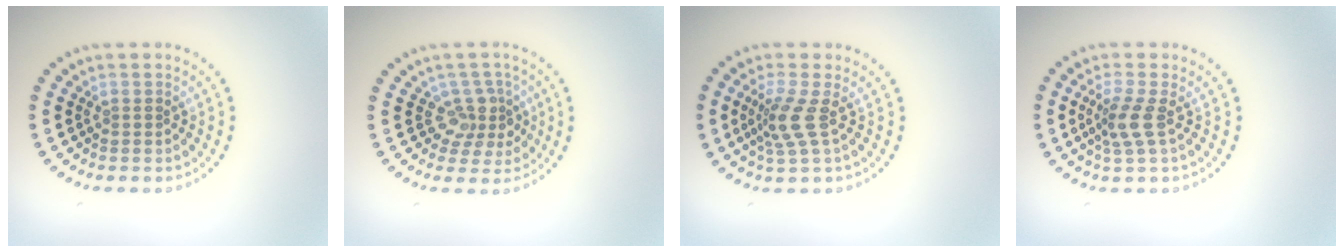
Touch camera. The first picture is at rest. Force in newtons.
{"total": 2.9, "press": 2.2, "slide": 1.8}
{"total": 2.8, "press": 2.0, "slide": 2.0}
{"total": 2.4, "press": 1.9, "slide": 1.5}